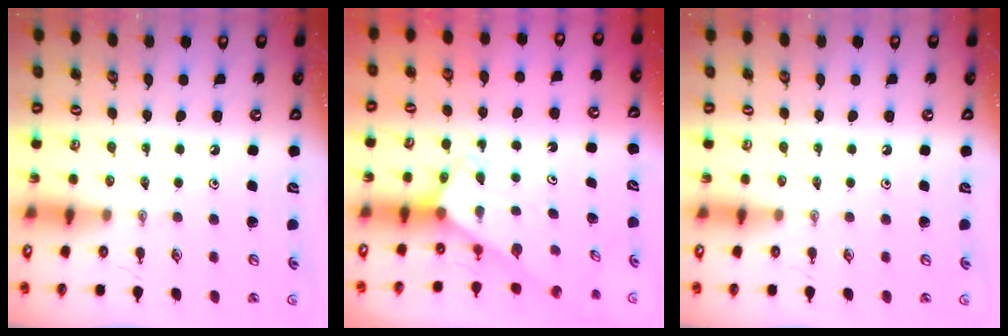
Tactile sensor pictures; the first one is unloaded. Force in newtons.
{"total": 2.7, "press": 2.7, "slide": 0.1}
{"total": 0.0}